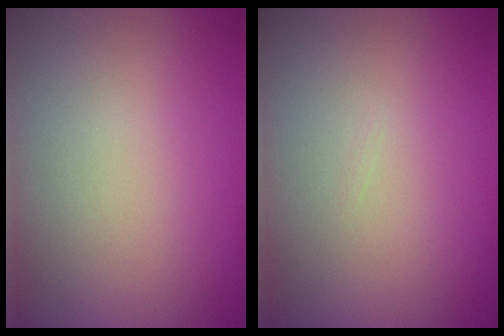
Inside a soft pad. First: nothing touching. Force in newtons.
{"total": 0.0}